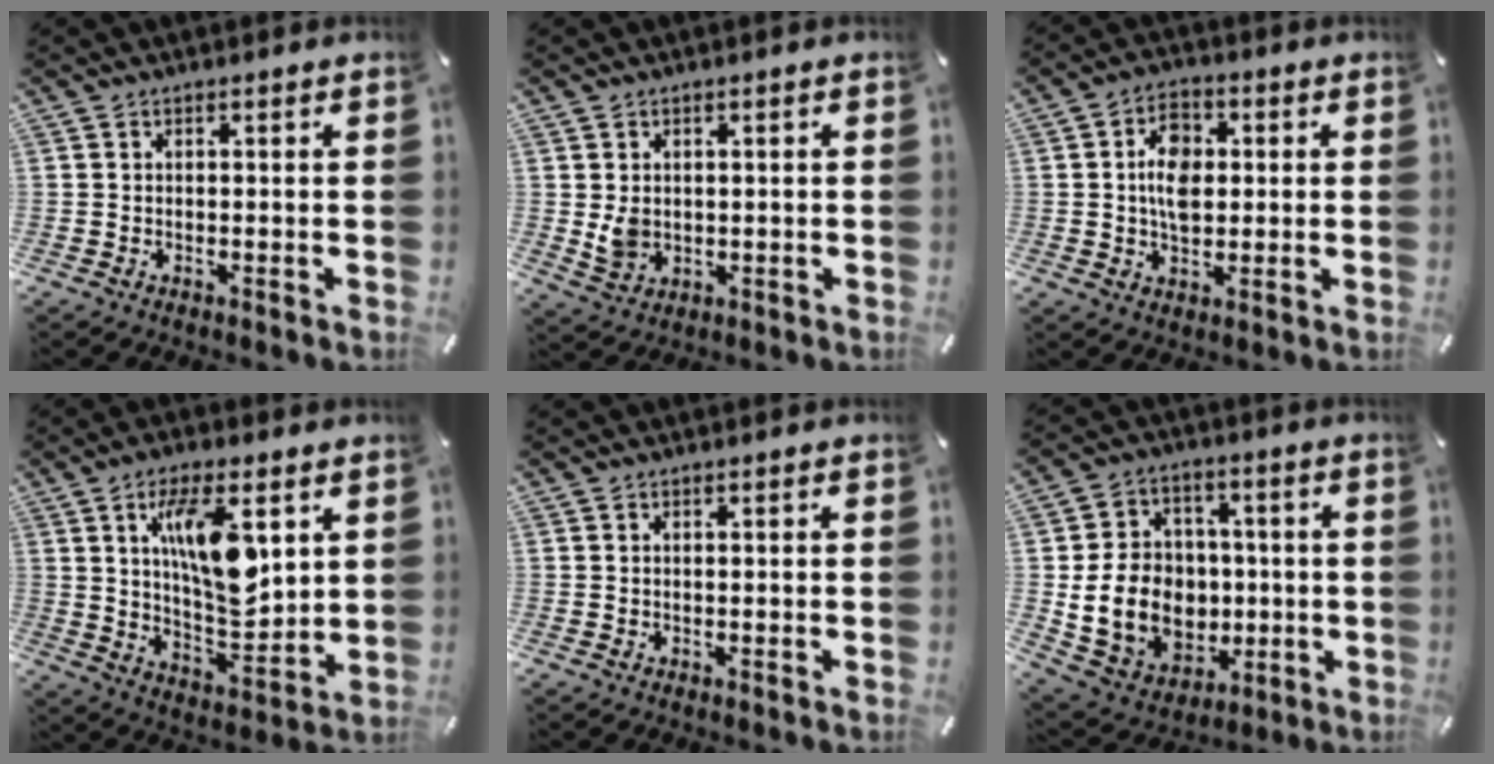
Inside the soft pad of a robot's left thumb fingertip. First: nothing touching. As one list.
[{"total": 4.2, "force": [0.5, 3.8, 1.8], "torque": [-0.034, -0.005, 0.007]}, {"total": 8.6, "force": [0.7, 6.2, 5.9], "torque": [-0.102, 0.006, 0.010]}, {"total": 14.8, "force": [5.9, 6.1, 12.1], "torque": [-0.218, -0.026, 0.094]}, {"total": 0.0}, {"total": 15.6, "force": [-1.3, 13.4, 7.9], "torque": [-0.159, 0.006, -0.010]}]